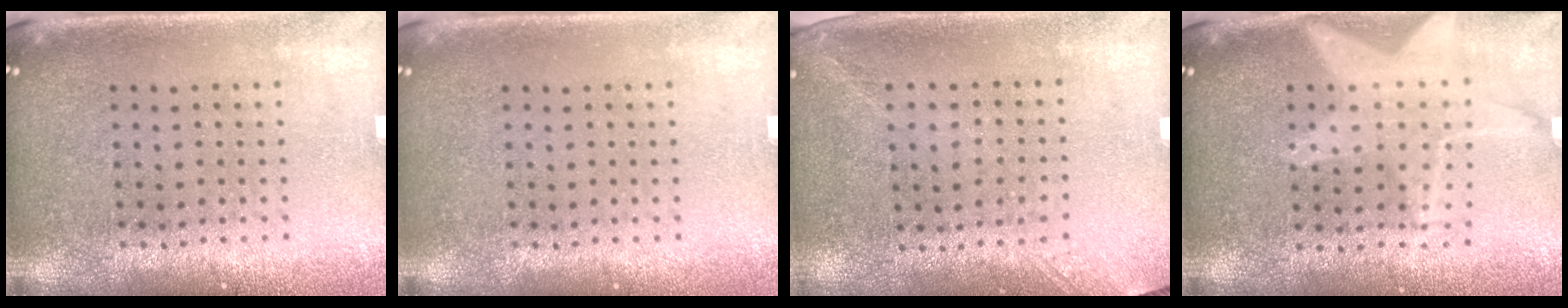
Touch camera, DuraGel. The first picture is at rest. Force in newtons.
{"total": 0.0}
{"total": 1.3, "press": 1.0, "slide": 0.8}
{"total": 1.2, "press": 1.2, "slide": 0.2}